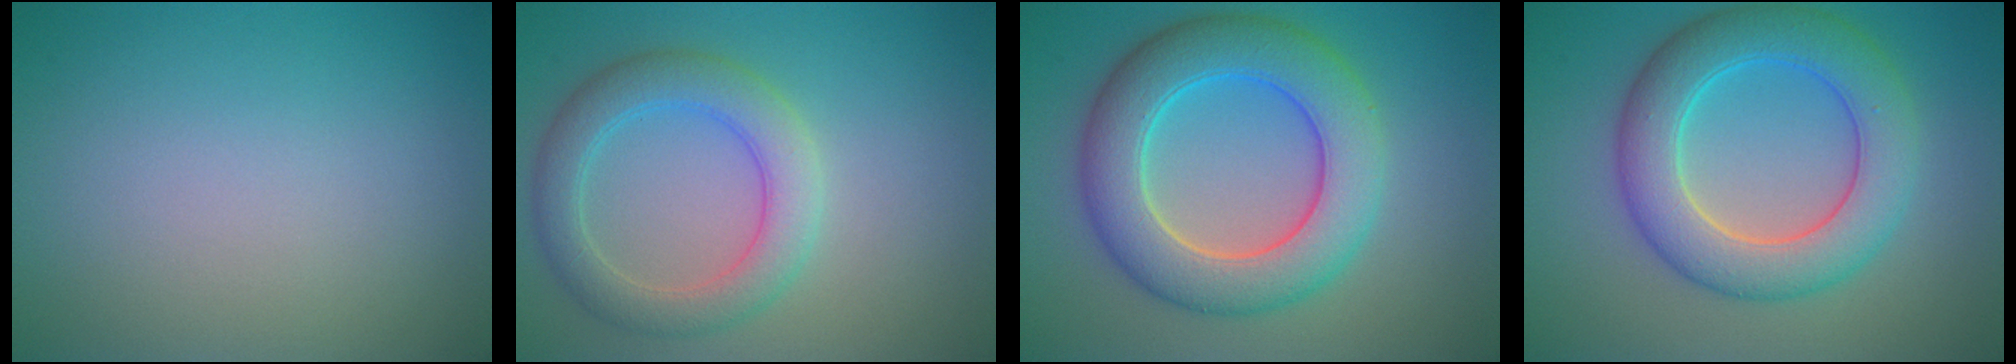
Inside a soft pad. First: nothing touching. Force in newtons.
{"total": 4.6, "press": 4.6, "slide": 0.2}
{"total": 8.3, "press": 8.3, "slide": 0.4}
{"total": 7.4, "press": 7.4, "slide": 0.3}